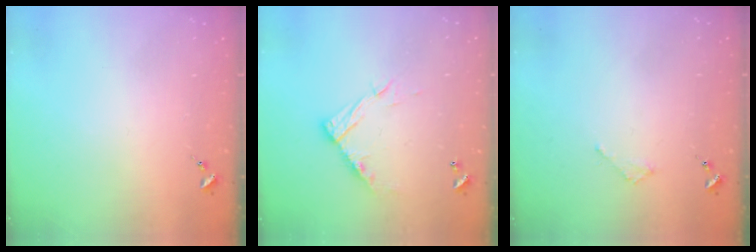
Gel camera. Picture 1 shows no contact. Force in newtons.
{"total": 11.4, "press": 11.4, "slide": 0.7}
{"total": 2.1, "press": 2.1, "slide": 0.2}